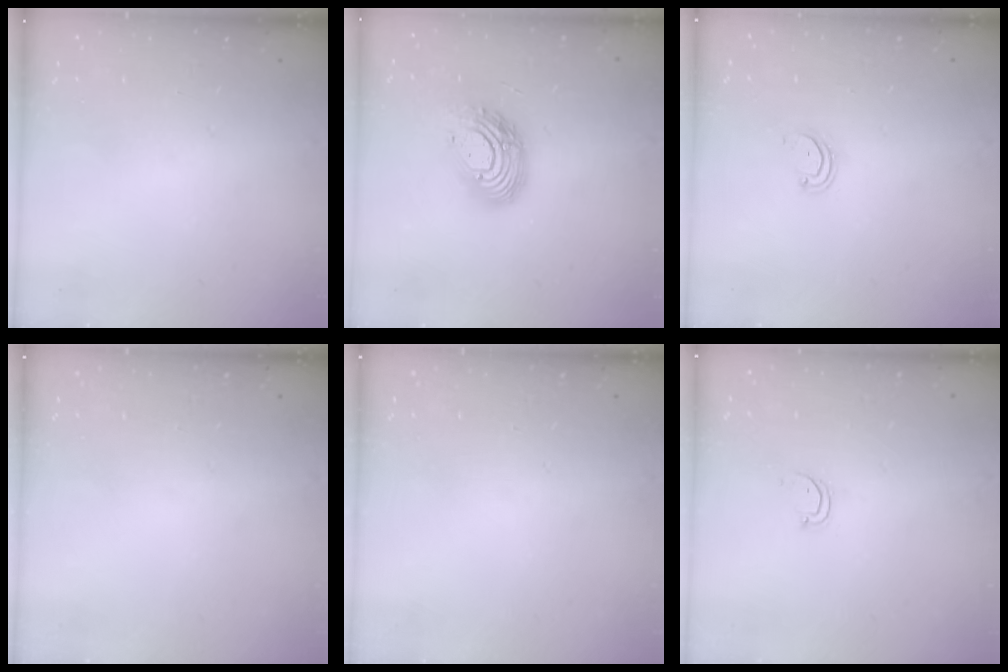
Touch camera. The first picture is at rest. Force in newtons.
{"total": 14.3, "press": 14.2, "slide": 1.3}
{"total": 3.0, "press": 3.0, "slide": 0.2}
{"total": 0.0}
{"total": 0.0}
{"total": 2.6, "press": 2.6, "slide": 0.3}